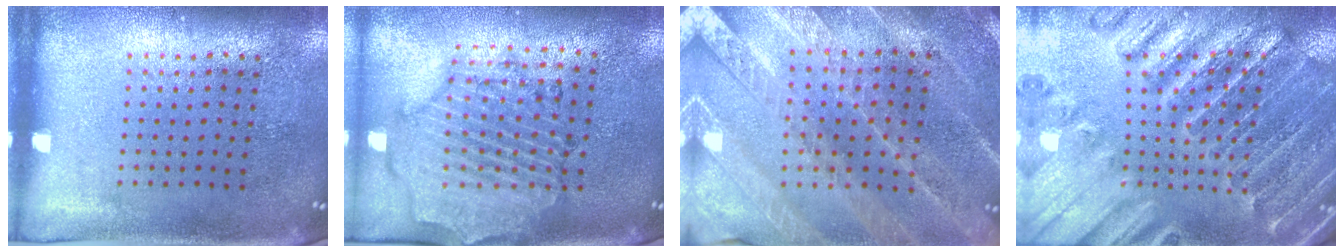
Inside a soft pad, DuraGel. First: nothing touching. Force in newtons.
{"total": 1.5, "press": 1.5, "slide": 0.3}
{"total": 2.4, "press": 2.4, "slide": 0.2}
{"total": 2.7, "press": 2.7, "slide": 0.4}